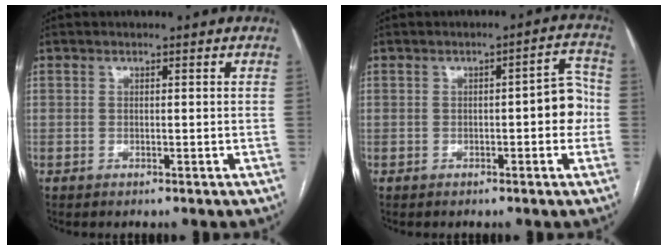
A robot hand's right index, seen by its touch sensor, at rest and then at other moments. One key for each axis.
{"total": 5.5, "fx": -0.7, "fy": 1.6, "fz": 5.2, "tx": -0.052, "ty": 0.022, "tz": -0.012}